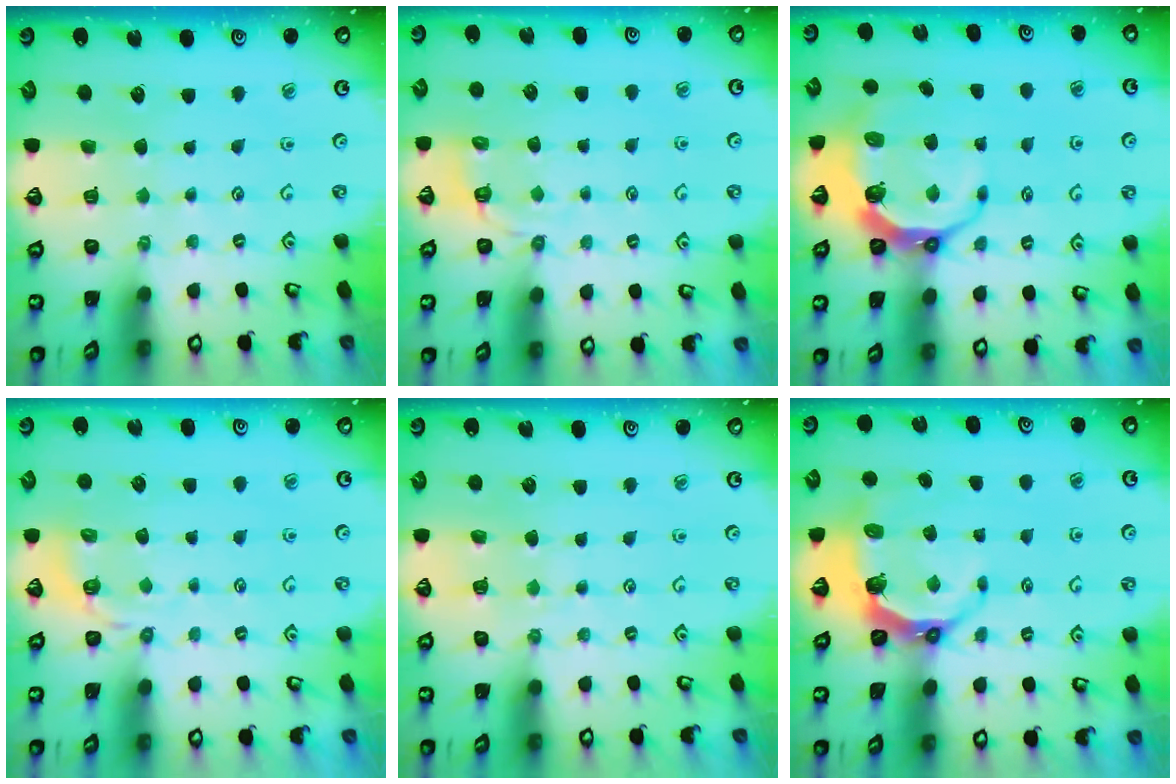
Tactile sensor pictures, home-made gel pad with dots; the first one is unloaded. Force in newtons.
{"total": 2.7, "press": 1.4, "slide": 2.3}
{"total": 8.4, "press": 7.3, "slide": 4.2}
{"total": 3.2, "press": 2.7, "slide": 1.8}
{"total": 5.5, "press": 5.4, "slide": 0.6}
{"total": 5.7, "press": 4.2, "slide": 3.8}